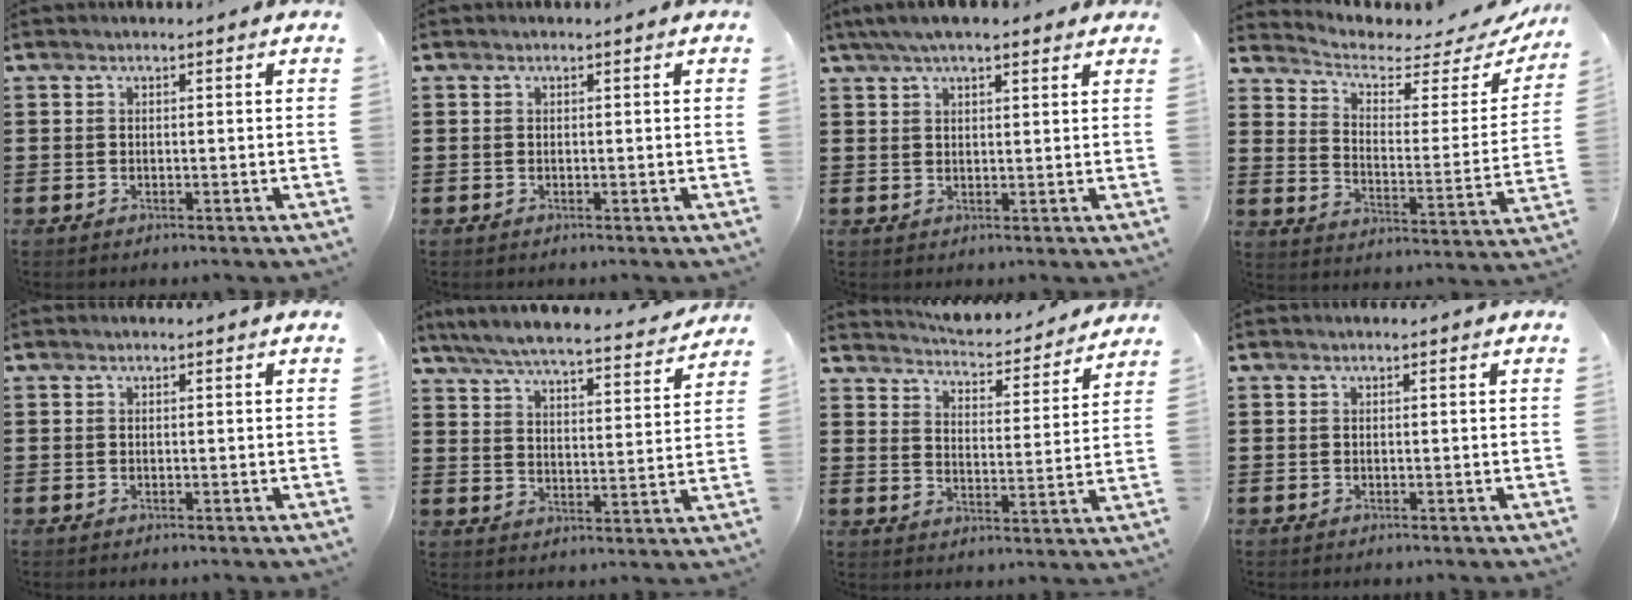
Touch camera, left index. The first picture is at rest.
{"total": 0.0}
{"total": 4.6, "force": [3.6, 1.1, 2.7], "torque": [-0.061, 0.004, 0.065]}
{"total": 3.8, "force": [2.9, 1.5, 1.9], "torque": [-0.057, -0.023, 0.044]}
{"total": 0.0}
{"total": 6.3, "force": [5.9, -0.1, 2.1], "torque": [-0.067, -0.040, 0.100]}
{"total": 4.1, "force": [4.1, 0.1, 0.3], "torque": [-0.031, -0.039, 0.065]}
{"total": 0.0}